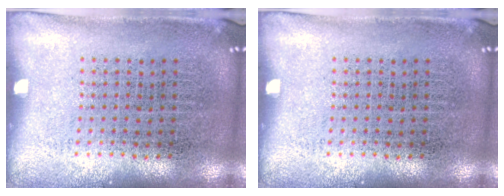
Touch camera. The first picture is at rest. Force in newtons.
{"total": 0.0}